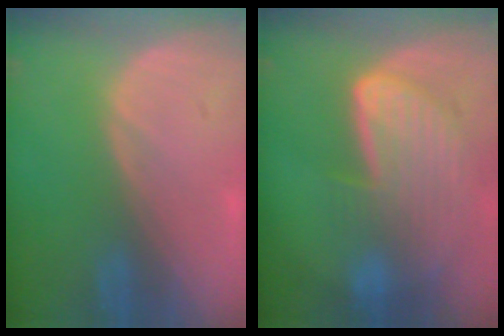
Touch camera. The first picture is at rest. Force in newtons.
{"total": 9.0, "press": 7.9, "slide": 4.2}